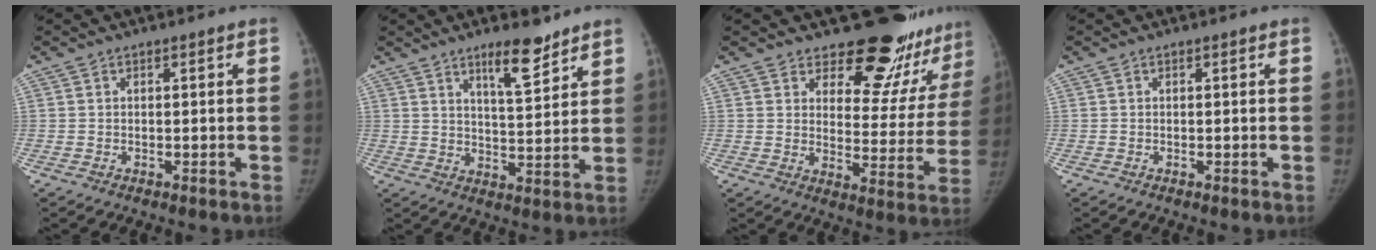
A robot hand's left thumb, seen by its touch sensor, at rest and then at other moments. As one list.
[{"total": 9.2, "force": [6.5, 2.2, 6.0], "torque": [-0.082, -0.052, 0.109]}, {"total": 19.1, "force": [16.5, 7.2, 6.4], "torque": [-0.030, -0.136, 0.199]}, {"total": 0.0}]